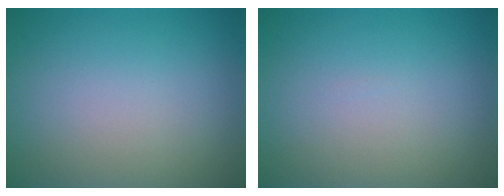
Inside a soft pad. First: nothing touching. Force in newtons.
{"total": 0.0}